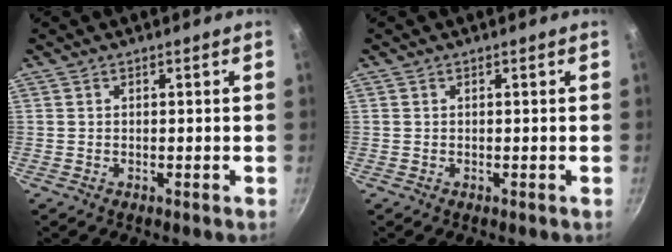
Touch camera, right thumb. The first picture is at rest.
{"total": 0.0}